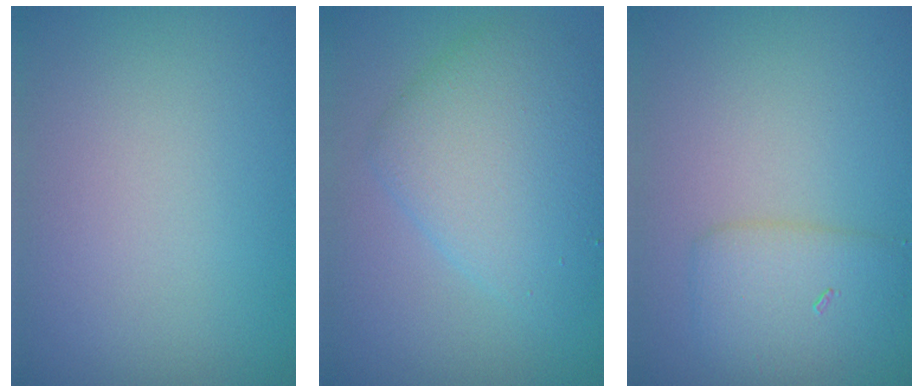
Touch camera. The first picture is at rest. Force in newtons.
{"total": 5.8, "press": 5.8, "slide": 0.3}
{"total": 2.9, "press": 2.9, "slide": 0.1}